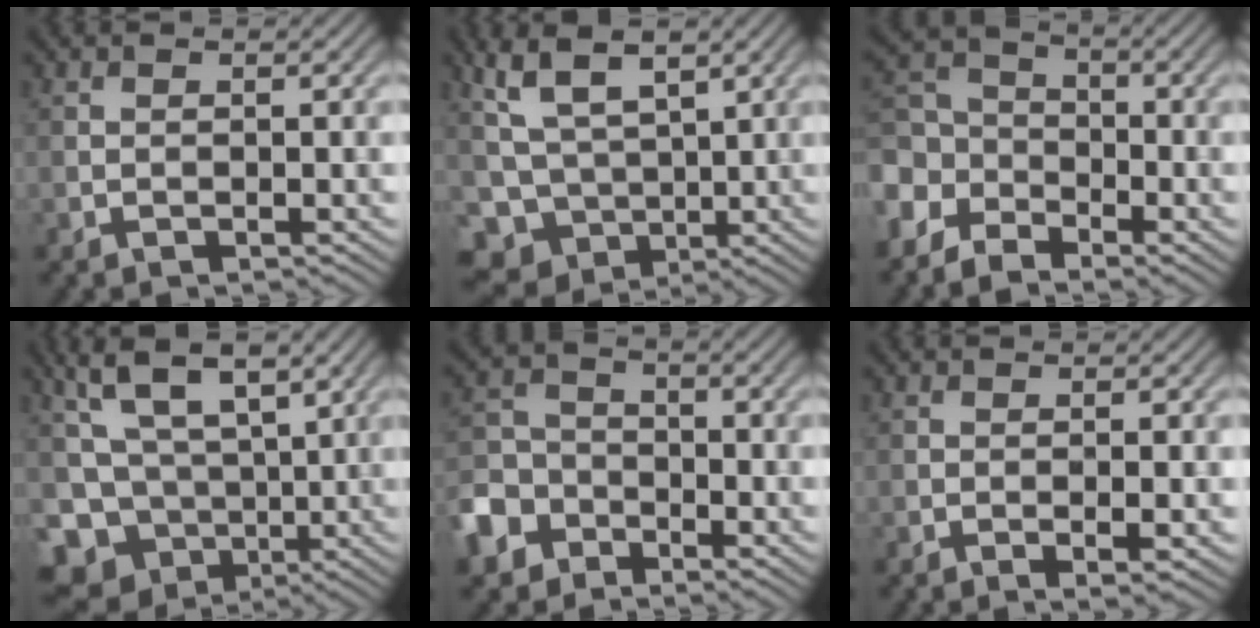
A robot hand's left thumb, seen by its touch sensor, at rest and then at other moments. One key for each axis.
{"total": 7.9, "fx": 2.6, "fy": 5.5, "fz": 5.0, "tx": -0.131, "ty": -0.007, "tz": 0.054}
{"total": 6.4, "fx": -3.7, "fy": 4.4, "fz": 2.8, "tx": -0.071, "ty": 0.000, "tz": -0.095}
{"total": 10.6, "fx": 1.8, "fy": 7.9, "fz": 6.9, "tx": -0.153, "ty": -0.017, "tz": 0.043}
{"total": 7.7, "fx": -4.4, "fy": 5.6, "fz": 2.9, "tx": -0.072, "ty": -0.015, "tz": -0.099}
{"total": 2.0, "fx": -0.5, "fy": 0.3, "fz": 1.9, "tx": -0.032, "ty": 0.000, "tz": -0.007}